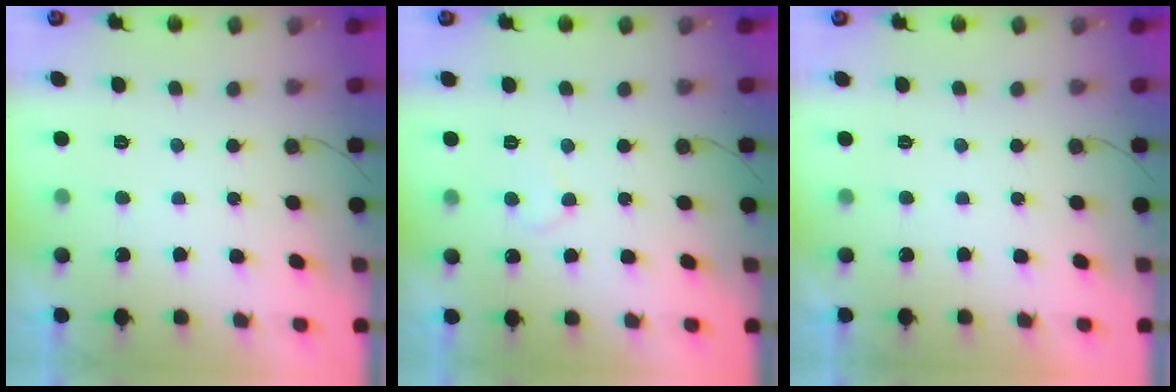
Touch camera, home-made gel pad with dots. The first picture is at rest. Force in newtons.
{"total": 4.9, "press": 4.9, "slide": 0.5}
{"total": 1.7, "press": 1.7, "slide": 0.0}